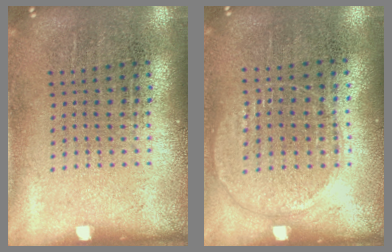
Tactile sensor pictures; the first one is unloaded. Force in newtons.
{"total": 0.9, "press": 0.8, "slide": 0.4}